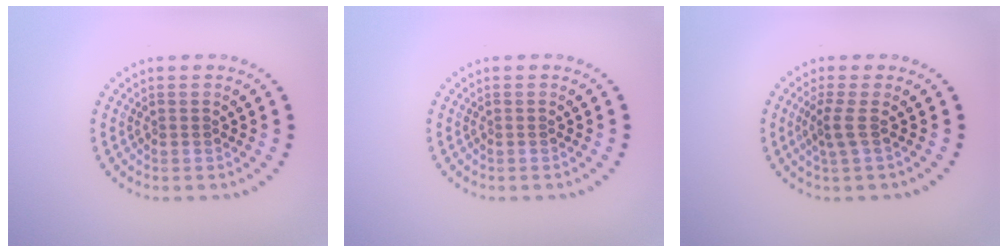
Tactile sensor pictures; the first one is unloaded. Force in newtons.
{"total": 0.0}
{"total": 1.7, "press": 1.2, "slide": 1.3}